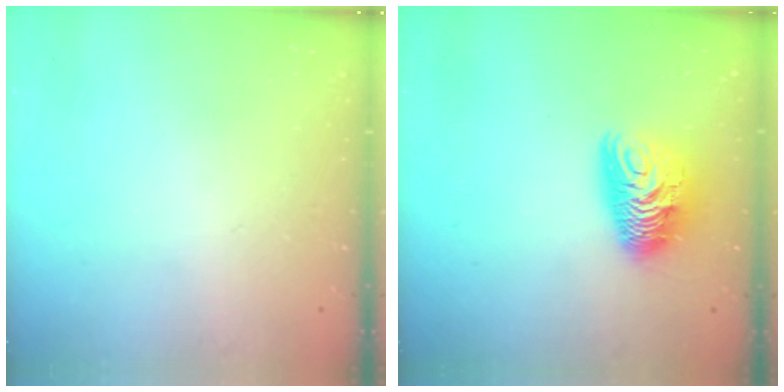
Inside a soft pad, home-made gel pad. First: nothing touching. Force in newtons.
{"total": 10.9, "press": 10.8, "slide": 1.2}